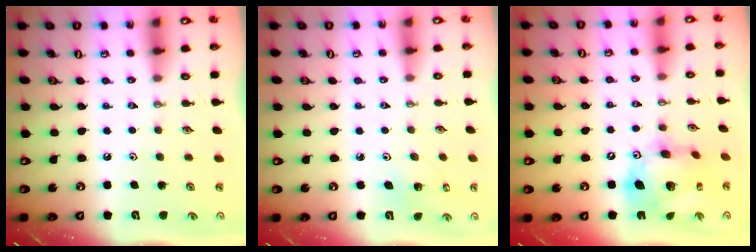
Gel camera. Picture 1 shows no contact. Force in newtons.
{"total": 3.4, "press": 3.4, "slide": 0.2}
{"total": 17.5, "press": 17.4, "slide": 1.9}